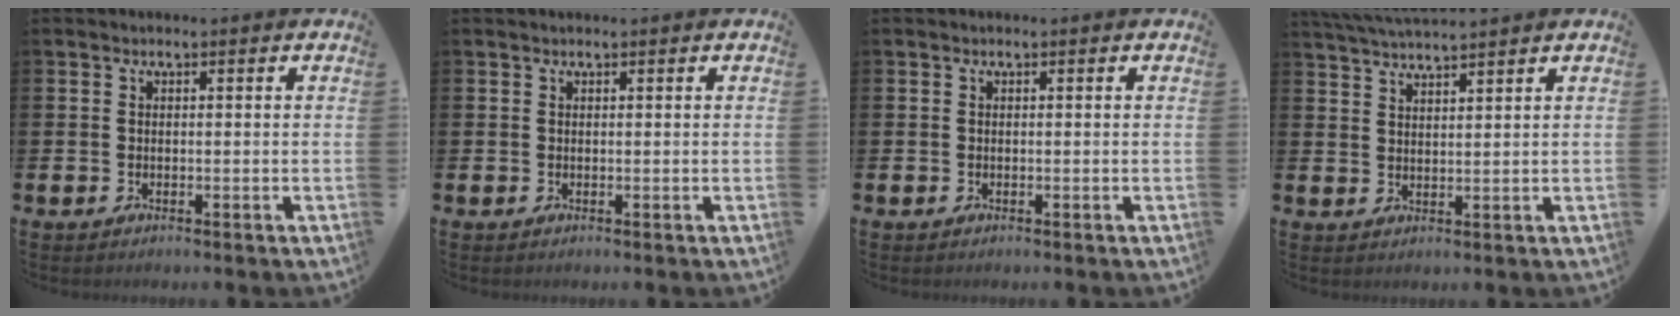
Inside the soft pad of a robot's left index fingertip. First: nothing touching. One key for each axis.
{"total": 0.0}
{"total": 0.0}
{"total": 4.0, "fx": 3.9, "fy": -0.2, "fz": 0.7, "tx": -0.033, "ty": -0.013, "tz": 0.073}